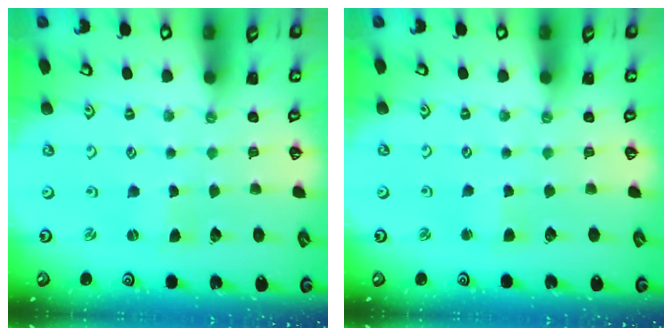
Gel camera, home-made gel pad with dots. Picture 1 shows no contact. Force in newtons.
{"total": 2.4, "press": 2.3, "slide": 0.3}